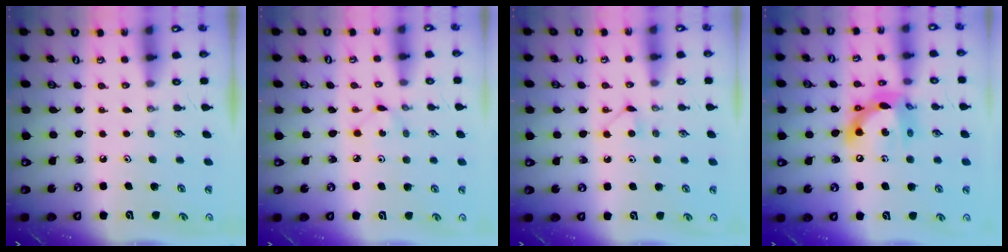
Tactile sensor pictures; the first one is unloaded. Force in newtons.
{"total": 2.6, "press": 2.6, "slide": 0.3}
{"total": 4.3, "press": 4.3, "slide": 0.5}
{"total": 13.5, "press": 13.5, "slide": 1.1}